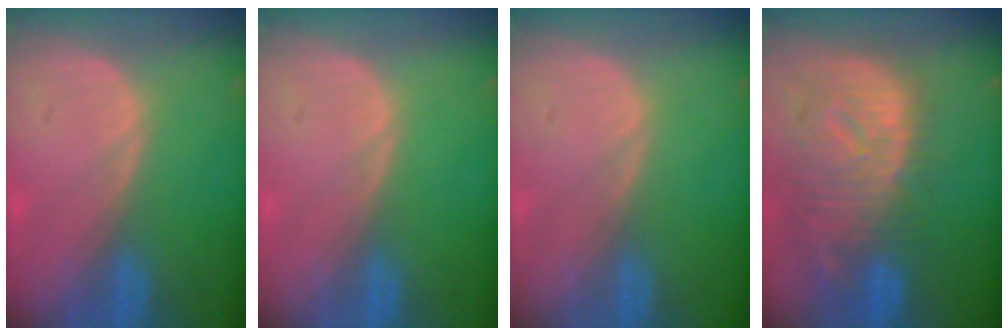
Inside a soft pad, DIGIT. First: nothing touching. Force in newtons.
{"total": 0.0}
{"total": 0.0}
{"total": 12.4, "press": 10.8, "slide": 6.2}